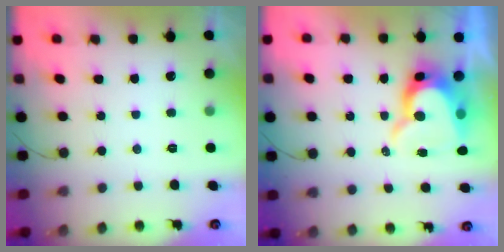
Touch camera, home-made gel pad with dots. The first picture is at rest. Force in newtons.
{"total": 11.5, "press": 11.5, "slide": 0.9}